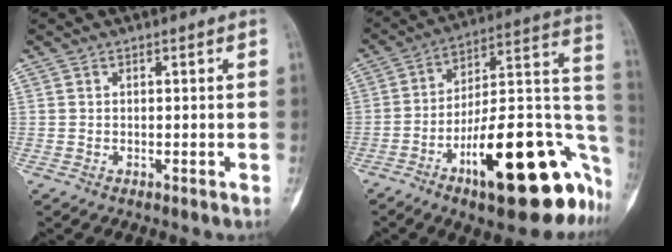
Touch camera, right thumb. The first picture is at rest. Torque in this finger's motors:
{"motor_torque": [2.96, 2.02, 1.40, -1.38, 0.56]}